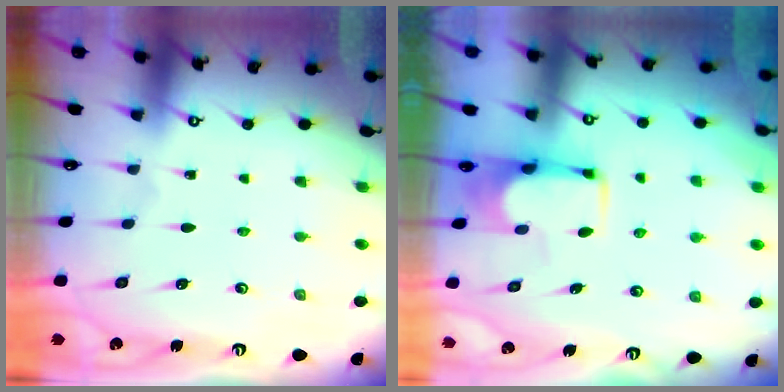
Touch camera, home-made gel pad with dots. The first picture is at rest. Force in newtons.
{"total": 3.5, "press": 3.5, "slide": 0.2}